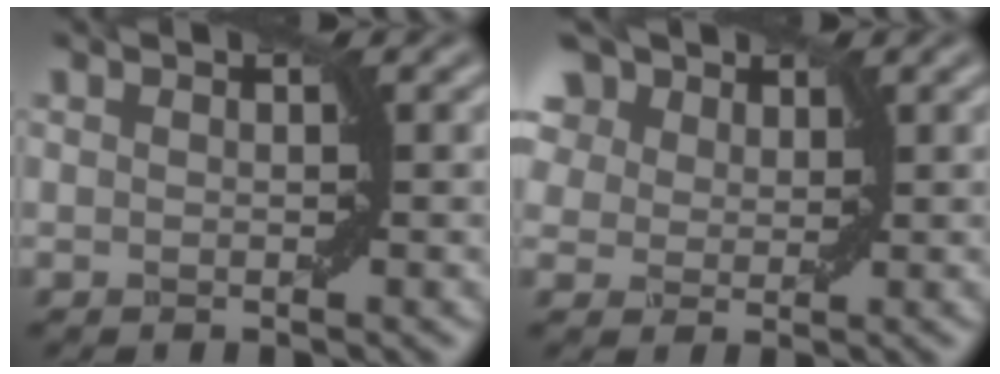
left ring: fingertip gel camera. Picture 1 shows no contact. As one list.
[{"total": 10.4, "force": [5.9, 6.8, 5.2], "torque": [-0.127, 0.038, 0.084]}]